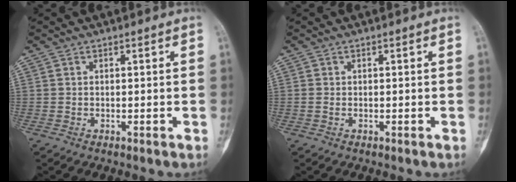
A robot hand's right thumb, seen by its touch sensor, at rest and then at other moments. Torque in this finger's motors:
{"motor_torque": [-0.33, 0.08, 0.04, 0.18, -0.02]}